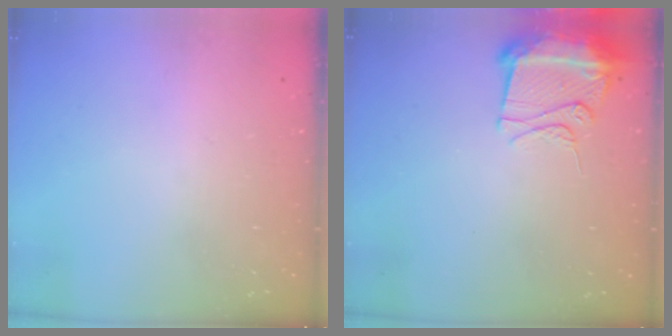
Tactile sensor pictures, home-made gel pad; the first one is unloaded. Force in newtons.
{"total": 10.8, "press": 10.7, "slide": 1.1}